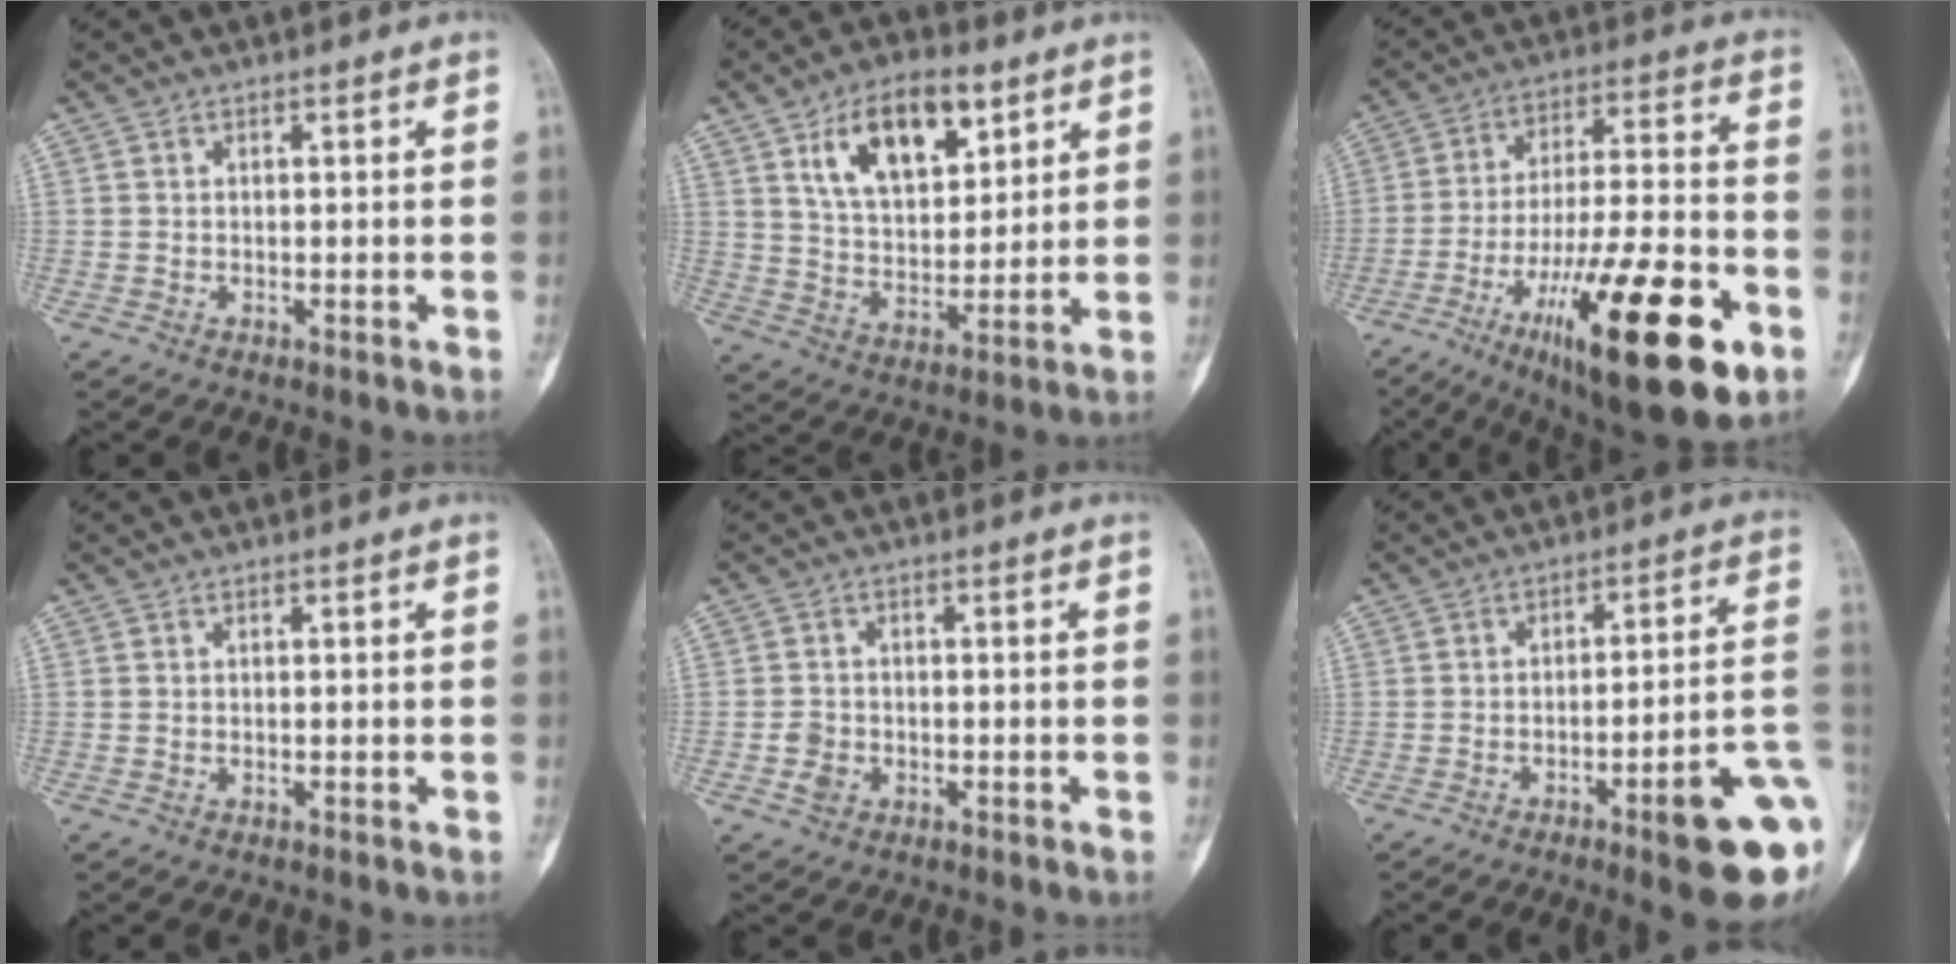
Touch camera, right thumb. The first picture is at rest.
{"total": 15.1, "force": [7.4, 7.9, 10.5], "torque": [-0.140, -0.029, 0.133]}
{"total": 25.7, "force": [-11.3, 7.2, 21.9], "torque": [-0.338, 0.045, -0.171]}
{"total": 0.0}
{"total": 2.8, "force": [-1.0, 2.3, 1.2], "torque": [-0.015, 0.008, -0.016]}
{"total": 14.9, "force": [-5.5, 2.3, 13.6], "torque": [-0.141, 0.028, -0.068]}